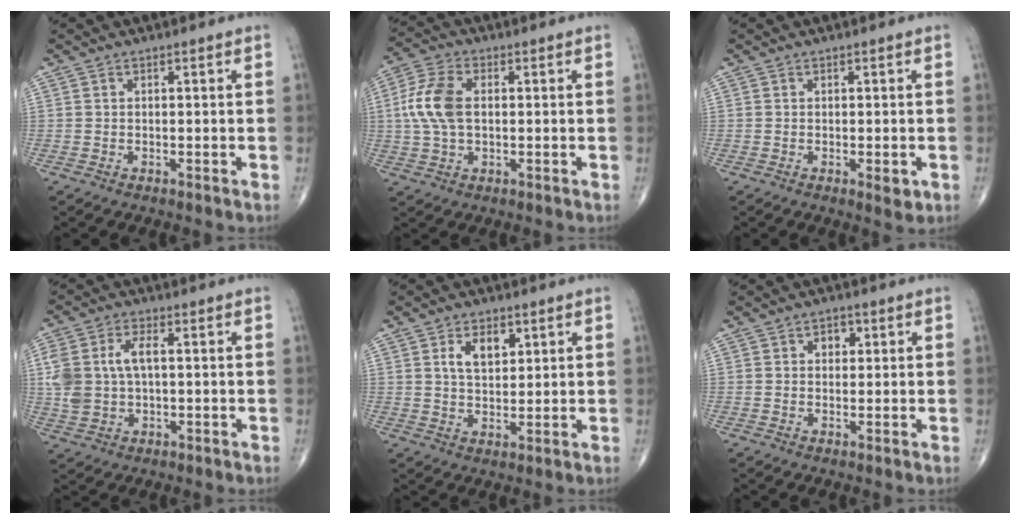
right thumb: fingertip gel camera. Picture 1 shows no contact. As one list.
[{"total": 9.0, "force": [0.8, 5.2, 7.3], "torque": [-0.166, 0.012, 0.014]}, {"total": 2.0, "force": [-0.5, 0.8, 1.8], "torque": [-0.022, -0.005, -0.004]}, {"total": 8.7, "force": [0.9, 5.1, 6.9], "torque": [-0.155, 0.013, 0.022]}, {"total": 6.0, "force": [2.4, 3.5, 4.3], "torque": [-0.058, -0.012, 0.043]}, {"total": 2.6, "force": [0.8, 2.0, 1.5], "torque": [-0.006, 0.001, 0.008]}]